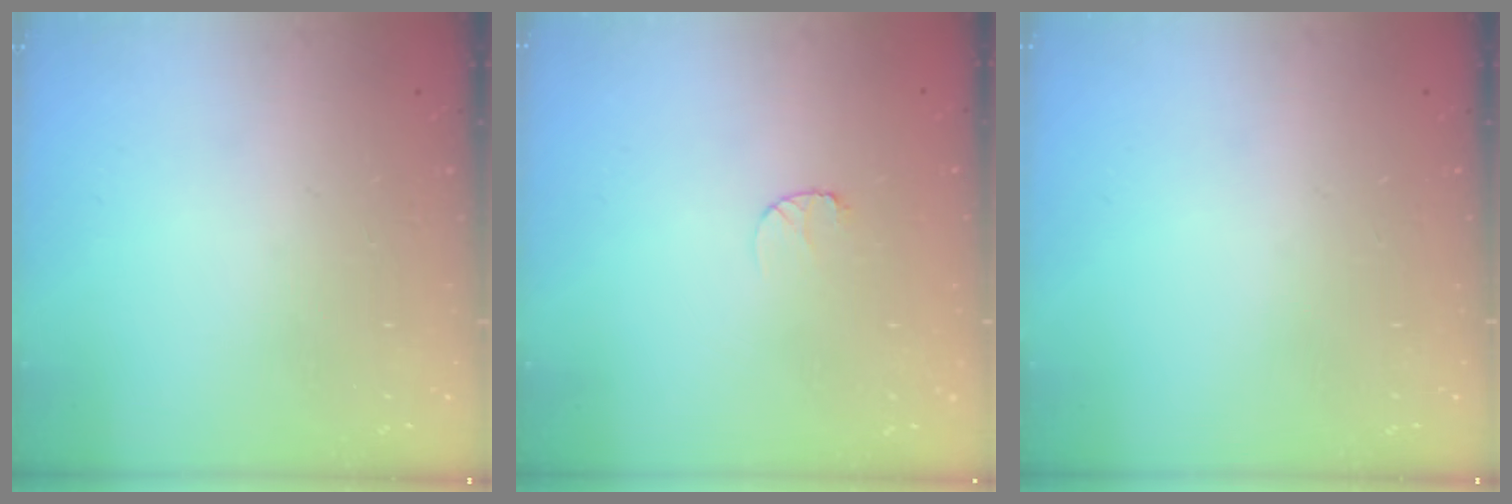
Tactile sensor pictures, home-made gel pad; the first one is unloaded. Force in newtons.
{"total": 3.4, "press": 3.3, "slide": 0.3}
{"total": 0.0}